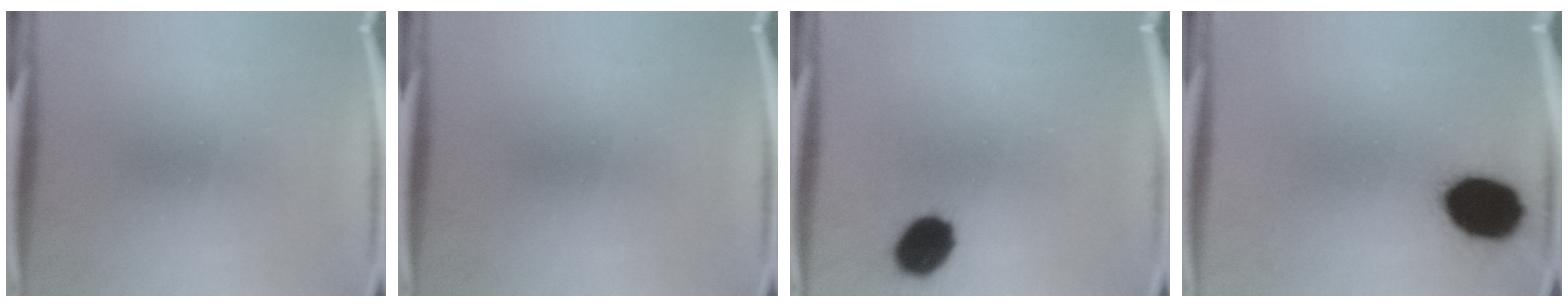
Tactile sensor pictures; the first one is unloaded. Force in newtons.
{"total": 0.0}
{"total": 9.2}
{"total": 16.1}